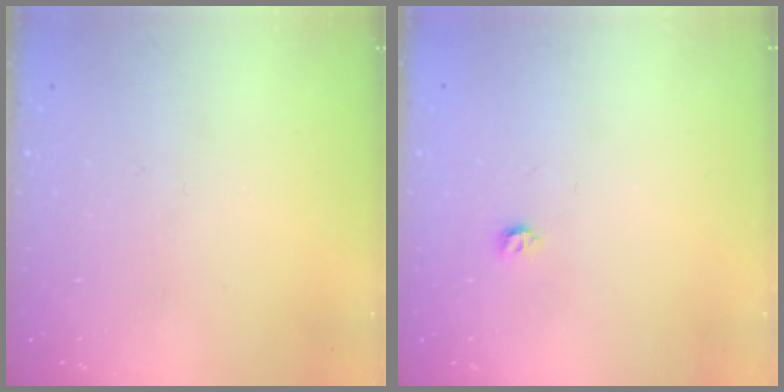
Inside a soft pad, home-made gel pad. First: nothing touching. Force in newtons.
{"total": 3.5, "press": 3.5, "slide": 0.5}